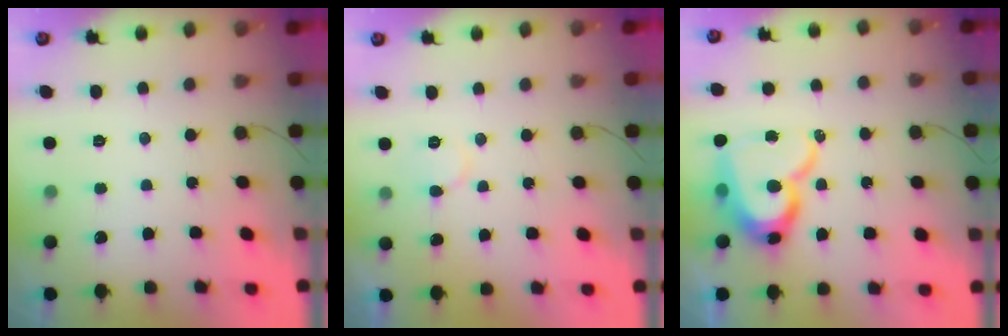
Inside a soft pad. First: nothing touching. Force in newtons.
{"total": 3.6, "press": 3.6, "slide": 0.5}
{"total": 15.5, "press": 15.4, "slide": 1.5}